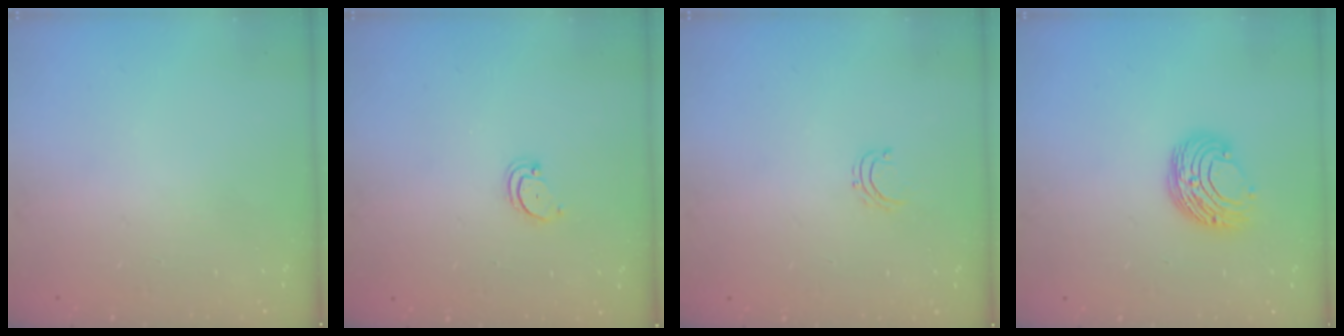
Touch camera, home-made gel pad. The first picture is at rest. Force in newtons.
{"total": 2.7, "press": 2.7, "slide": 0.3}
{"total": 3.1, "press": 3.1, "slide": 0.2}
{"total": 9.5, "press": 9.5, "slide": 0.6}